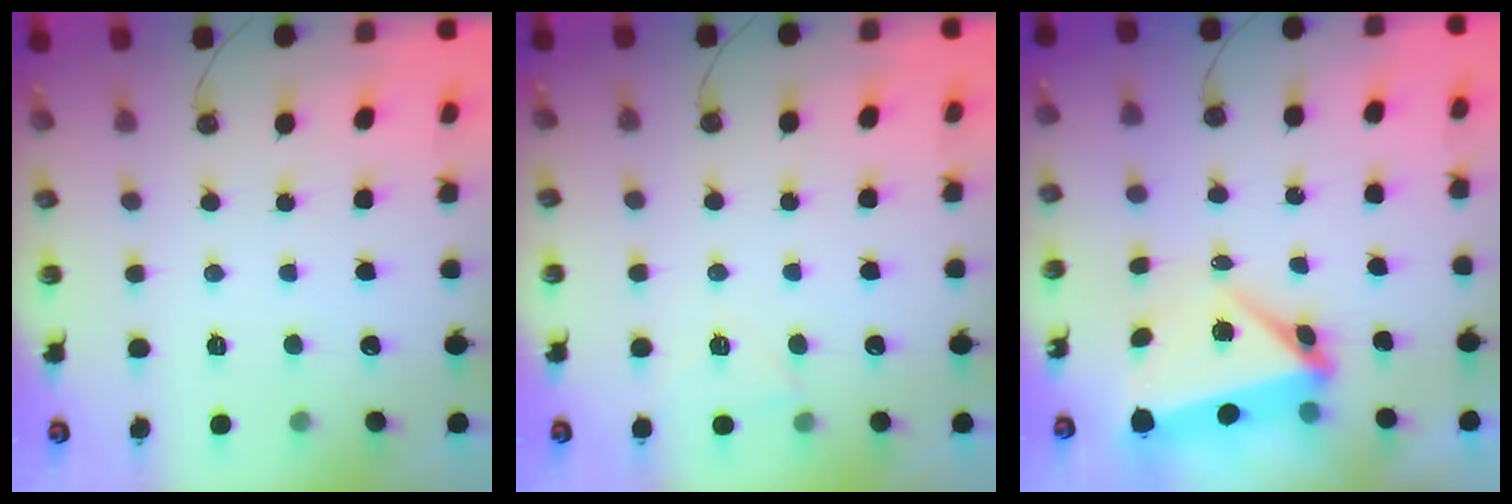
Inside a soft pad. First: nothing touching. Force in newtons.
{"total": 3.7, "press": 3.7, "slide": 0.4}
{"total": 5.7, "press": 5.5, "slide": 1.7}